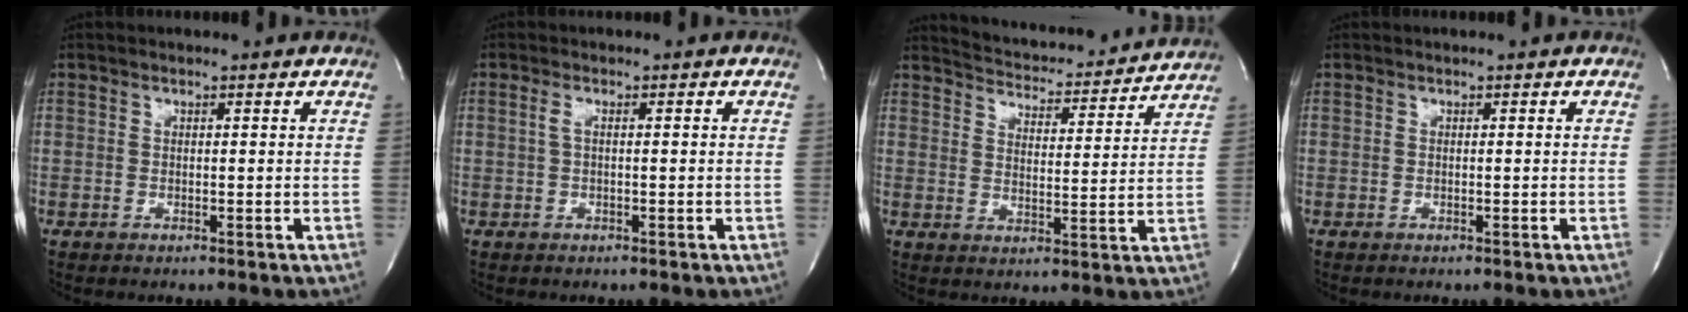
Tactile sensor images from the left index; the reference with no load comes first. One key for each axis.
{"total": 1.4, "fx": 0.1, "fy": 0.4, "fz": 1.3, "tx": -0.031, "ty": 0.003, "tz": 0.002}
{"total": 14.2, "fx": 13.8, "fy": 2.1, "fz": 2.8, "tx": -0.040, "ty": -0.010, "tz": 0.178}
{"total": 0.0}